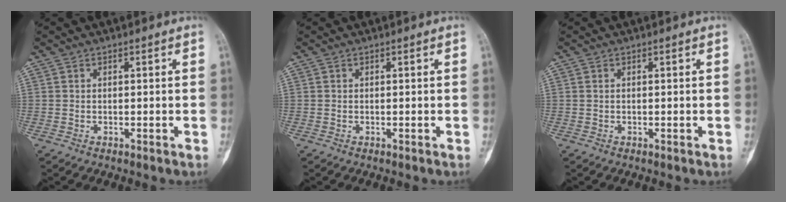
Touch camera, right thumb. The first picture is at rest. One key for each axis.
{"total": 0.0}
{"total": 0.0}